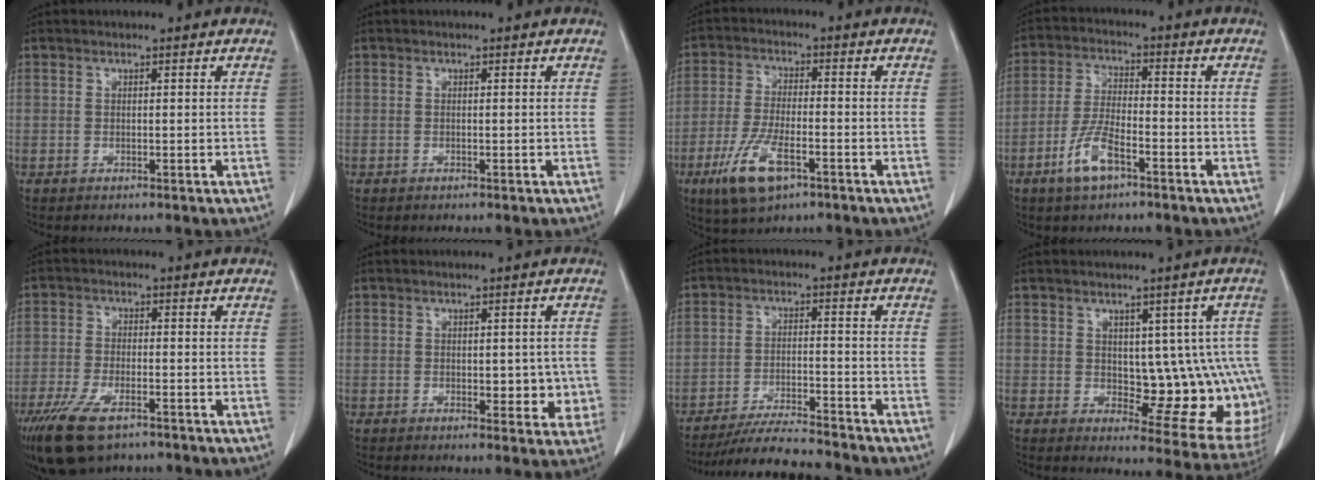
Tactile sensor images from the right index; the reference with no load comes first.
{"total": 0.0}
{"total": 9.4, "force": [-4.8, 2.9, 7.5], "torque": [-0.158, -0.015, -0.084]}
{"total": 7.1, "force": [-4.0, 2.1, 5.5], "torque": [-0.117, -0.003, -0.076]}
{"total": 9.7, "force": [-6.4, 3.5, 6.4], "torque": [-0.122, -0.018, -0.110]}
{"total": 4.7, "force": [-0.6, 2.7, 3.8], "torque": [-0.029, 0.004, -0.002]}
{"total": 10.4, "force": [-9.8, 0.6, 3.5], "torque": [-0.050, -0.012, -0.163]}
{"total": 12.0, "force": [0.5, 5.8, 10.5], "torque": [-0.104, 0.010, 0.021]}